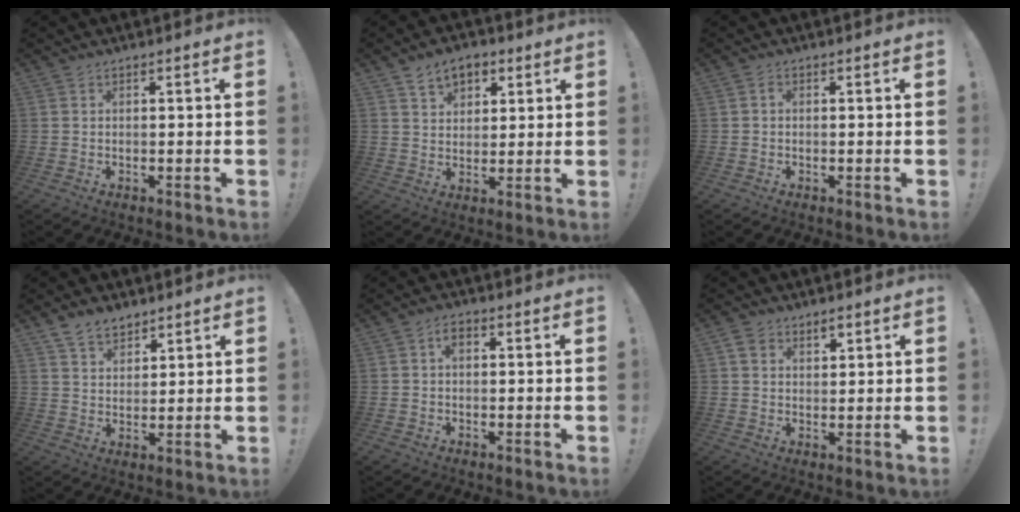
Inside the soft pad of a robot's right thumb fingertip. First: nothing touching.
{"total": 8.1, "force": [4.5, 5.7, 3.7], "torque": [-0.059, -0.013, 0.085]}
{"total": 0.8, "force": [-0.4, 0.7, 0.3], "torque": [-0.011, 0.006, -0.006]}
{"total": 7.5, "force": [5.8, 4.1, 2.5], "torque": [-0.045, -0.030, 0.110]}
{"total": 3.0, "force": [0.8, 1.9, 2.2], "torque": [-0.036, 0.005, 0.011]}
{"total": 4.1, "force": [2.8, 2.6, 1.3], "torque": [-0.010, -0.013, 0.051]}